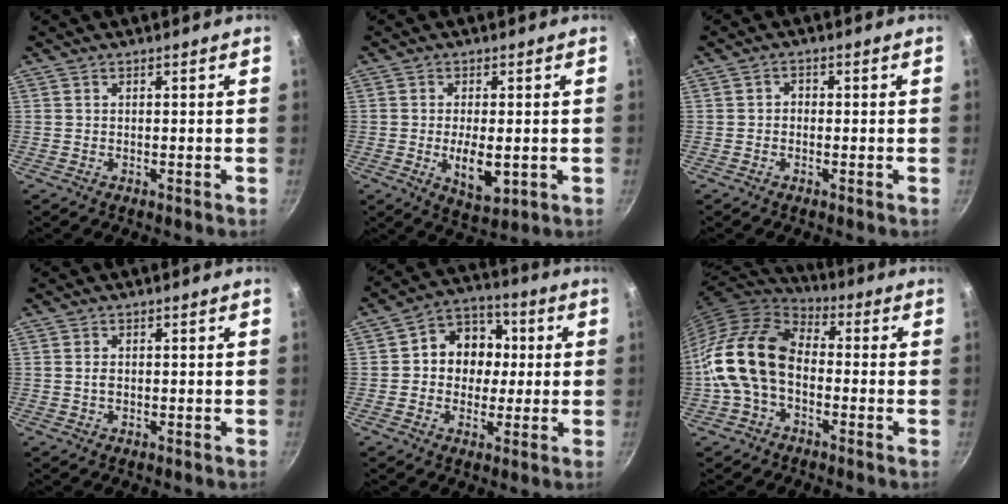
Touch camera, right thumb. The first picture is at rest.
{"total": 7.3, "force": [-1.0, 3.3, 6.5], "torque": [-0.107, -0.009, -0.008]}
{"total": 1.6, "force": [-0.4, 1.3, 0.7], "torque": [-0.007, 0.008, -0.010]}
{"total": 1.5, "force": [0.0, 1.1, 1.0], "torque": [-0.016, 0.001, -0.001]}
{"total": 11.2, "force": [0.9, 9.6, 5.6], "torque": [-0.034, 0.018, -0.003]}
{"total": 15.2, "force": [-2.1, 10.1, 11.1], "torque": [-0.187, 0.040, -0.057]}